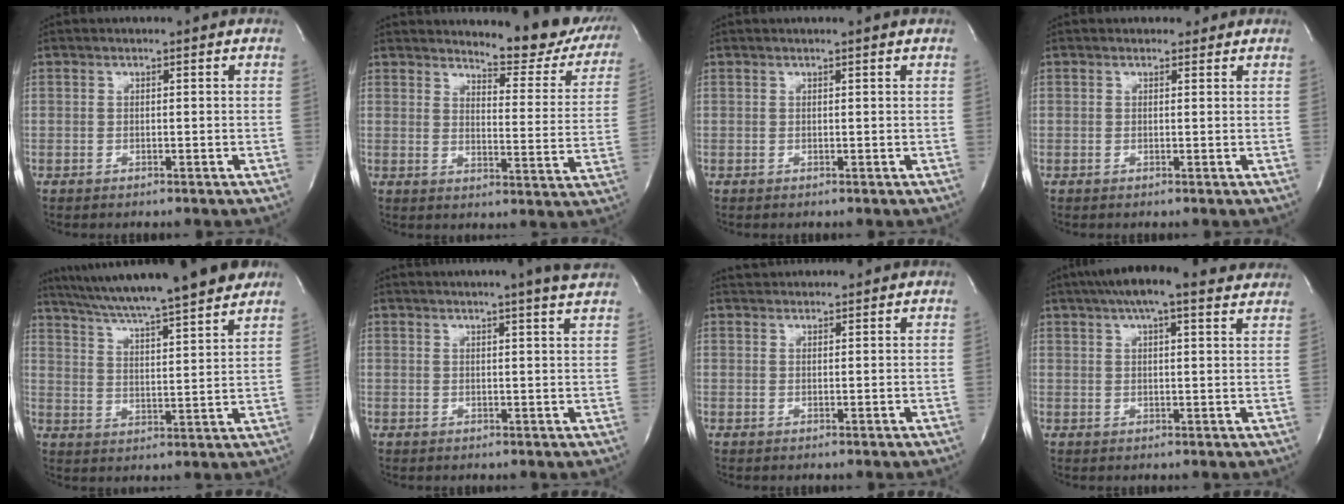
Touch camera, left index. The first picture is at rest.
{"total": 14.1, "force": [12.9, 3.5, 4.6], "torque": [-0.033, -0.051, 0.132]}
{"total": 1.1, "force": [1.0, -0.2, 0.4], "torque": [-0.014, 0.004, 0.019]}
{"total": 1.5, "force": [1.2, 0.8, 0.2], "torque": [-0.003, 0.006, 0.012]}
{"total": 20.5, "force": [17.7, 0.2, 10.4], "torque": [-0.172, 0.003, 0.259]}
{"total": 8.7, "force": [7.7, -1.2, 4.0], "torque": [-0.057, 0.004, 0.078]}
{"total": 3.8, "force": [3.7, 0.5, 0.3], "torque": [-0.011, 0.031, 0.061]}
{"total": 15.0, "force": [12.5, 2.8, 7.8], "torque": [-0.125, 0.044, 0.163]}